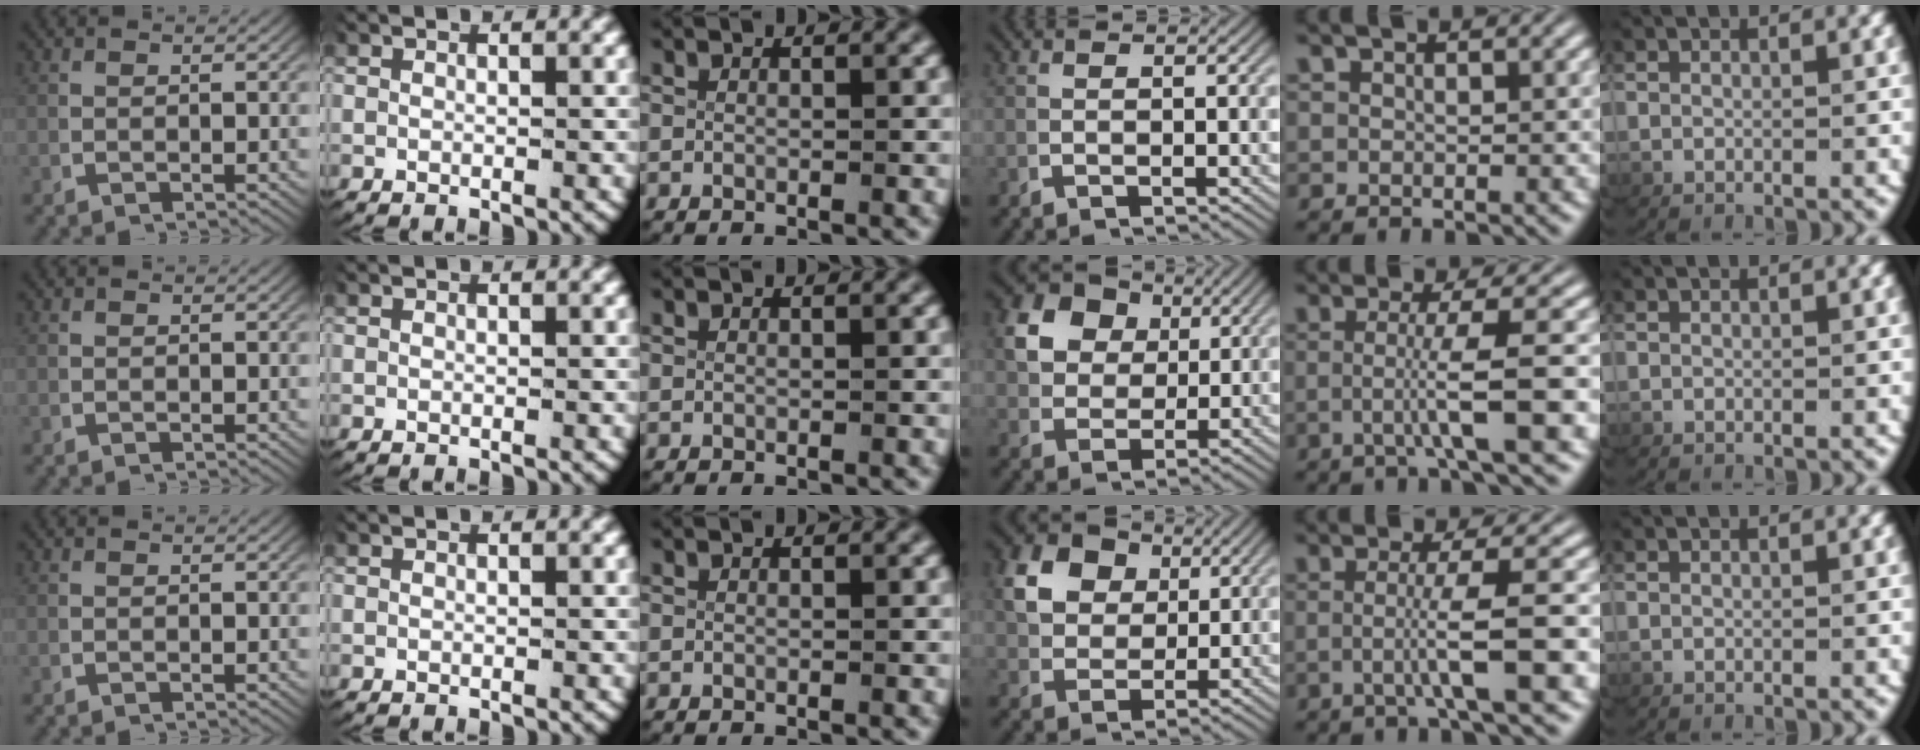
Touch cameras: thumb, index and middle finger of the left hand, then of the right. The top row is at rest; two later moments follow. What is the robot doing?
{"motion": "grasp_and_lifting", "object": "card"}